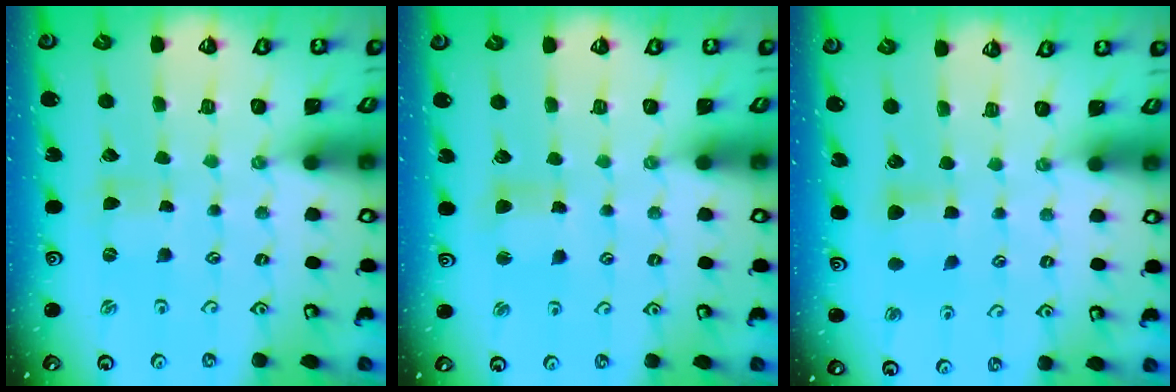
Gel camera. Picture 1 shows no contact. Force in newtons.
{"total": 4.1, "press": 4.1, "slide": 0.5}
{"total": 4.9, "press": 4.9, "slide": 0.6}